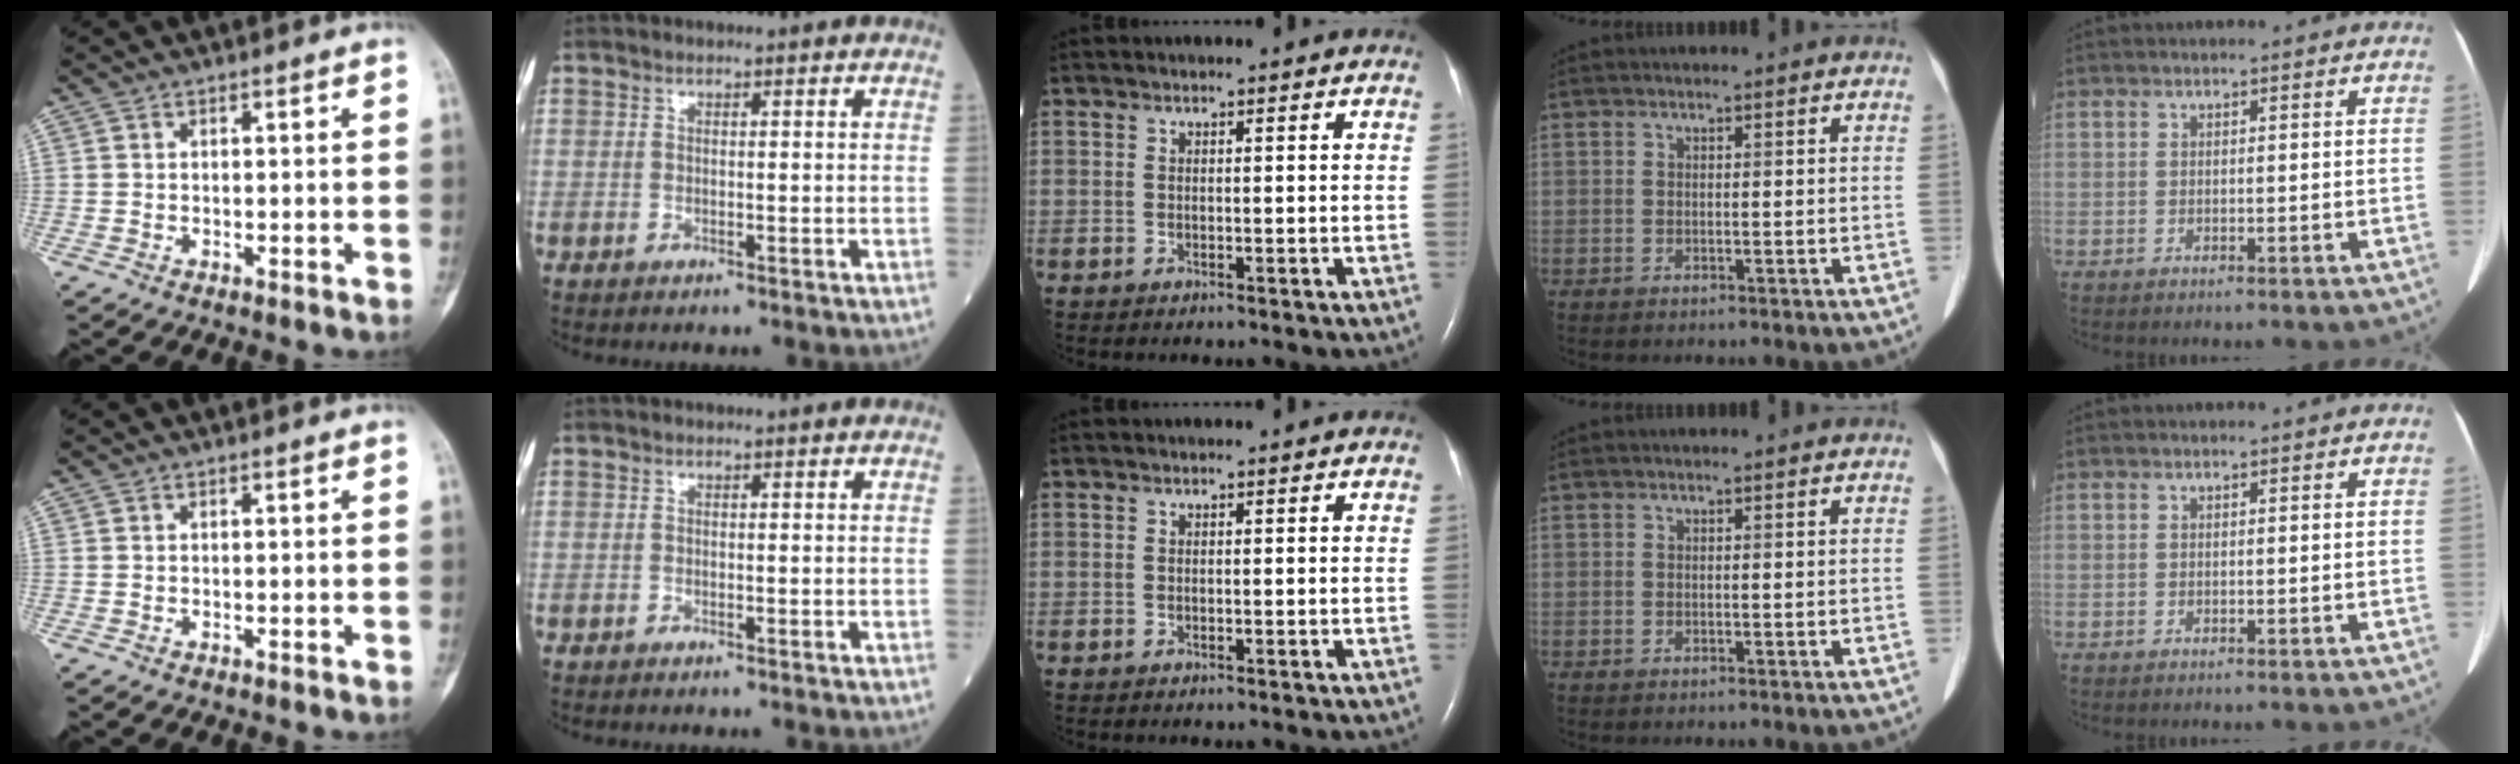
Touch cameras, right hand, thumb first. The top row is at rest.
{}